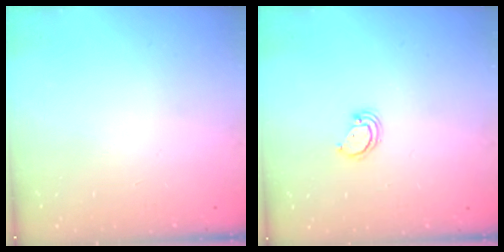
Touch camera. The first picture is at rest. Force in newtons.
{"total": 2.8, "press": 2.8, "slide": 0.2}